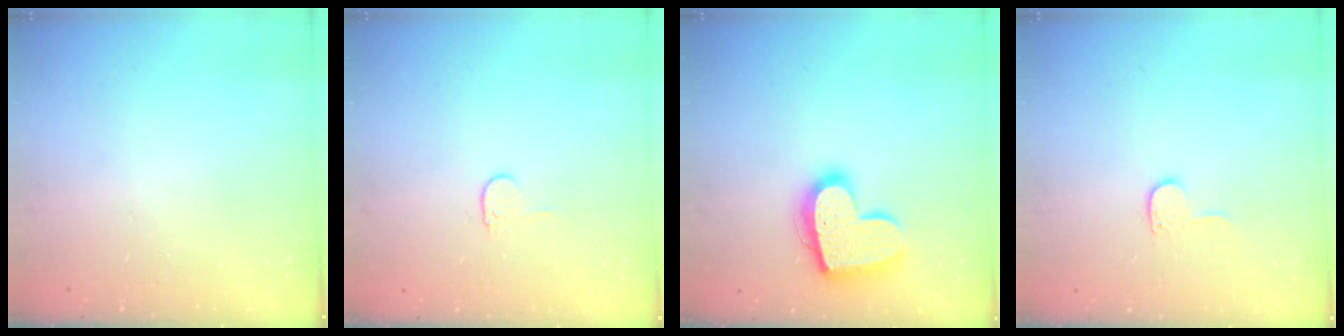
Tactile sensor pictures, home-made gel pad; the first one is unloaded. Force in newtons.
{"total": 4.0, "press": 4.0, "slide": 0.3}
{"total": 16.9, "press": 16.8, "slide": 1.2}
{"total": 6.9, "press": 6.9, "slide": 0.5}